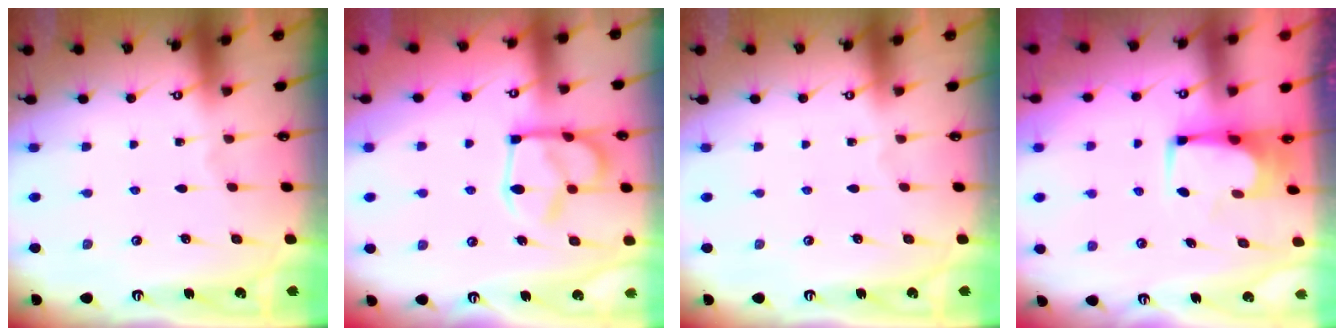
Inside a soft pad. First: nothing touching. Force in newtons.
{"total": 10.1, "press": 10.0, "slide": 1.3}
{"total": 0.0}
{"total": 5.9, "press": 5.9, "slide": 0.3}